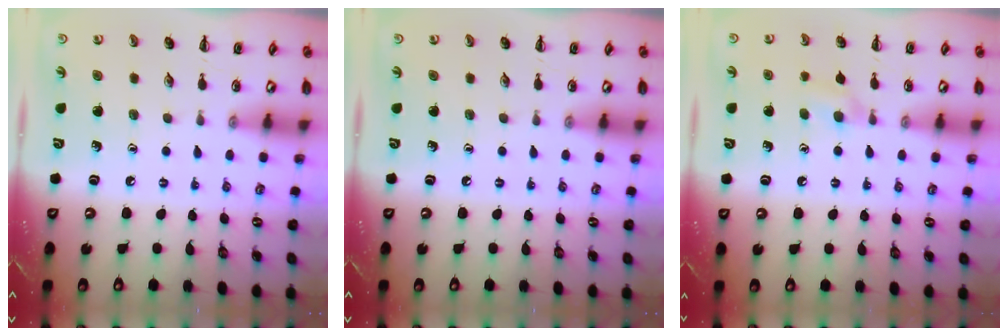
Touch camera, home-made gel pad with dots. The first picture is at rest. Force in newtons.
{"total": 0.0}
{"total": 5.6, "press": 5.3, "slide": 1.8}